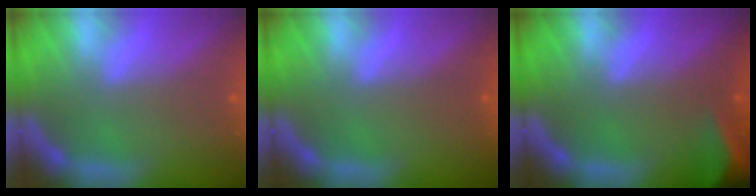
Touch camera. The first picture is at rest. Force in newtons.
{"total": 0.0}
{"total": 7.5}